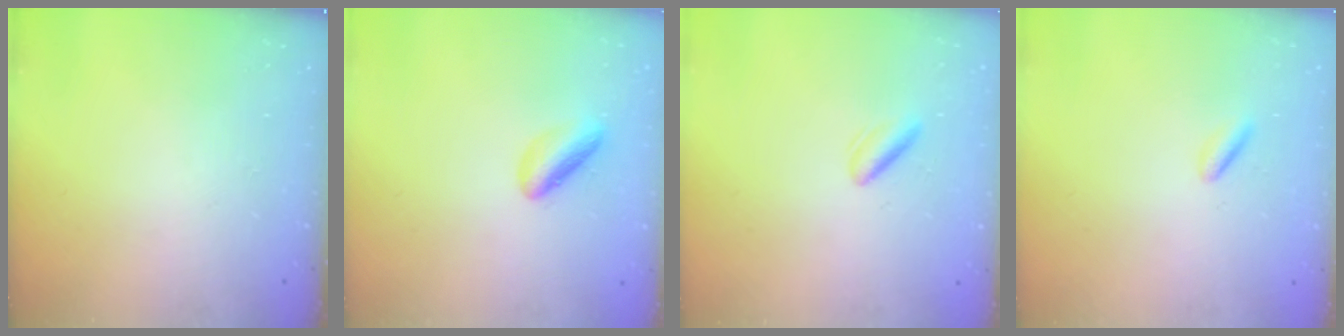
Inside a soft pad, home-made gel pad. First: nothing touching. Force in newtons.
{"total": 4.8, "press": 4.8, "slide": 0.5}
{"total": 2.1, "press": 1.9, "slide": 1.0}
{"total": 2.2, "press": 2.0, "slide": 0.9}